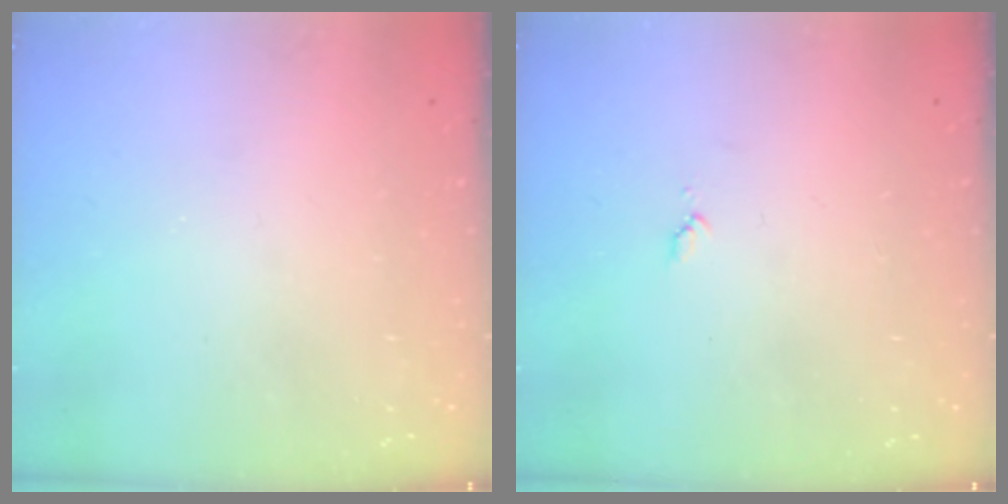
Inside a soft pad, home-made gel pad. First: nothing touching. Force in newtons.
{"total": 3.6, "press": 3.6, "slide": 0.4}